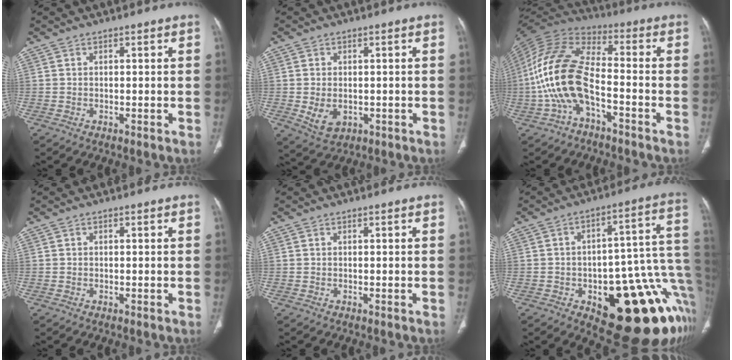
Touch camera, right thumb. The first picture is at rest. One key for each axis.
{"total": 5.3, "fx": -0.8, "fy": 3.8, "fz": 3.6, "tx": -0.060, "ty": -0.004, "tz": 0.002}
{"total": 16.4, "fx": -4.8, "fy": 8.3, "fz": 13.3, "tx": -0.280, "ty": 0.049, "tz": -0.093}
{"total": 0.0}
{"total": 0.0}
{"total": 26.6, "fx": -8.9, "fy": 11.4, "fz": 22.3, "tx": -0.191, "ty": 0.054, "tz": -0.105}